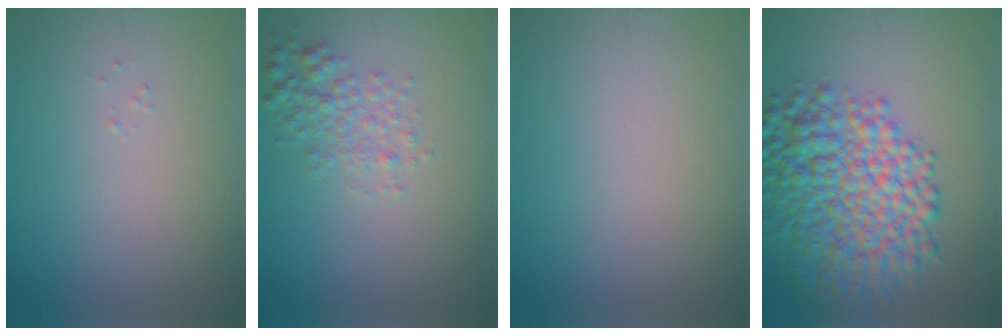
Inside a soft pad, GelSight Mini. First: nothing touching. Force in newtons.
{"total": 2.4, "press": 2.4, "slide": 0.1}
{"total": 0.0}
{"total": 10.5, "press": 10.5, "slide": 0.0}